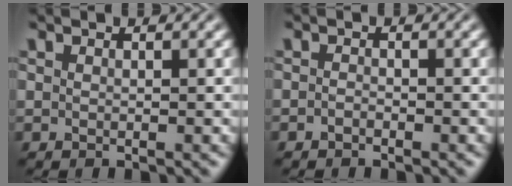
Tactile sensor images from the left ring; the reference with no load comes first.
{"total": 0.6, "force": [-0.5, 0.3, 0.3], "torque": [-0.005, -0.002, -0.009]}